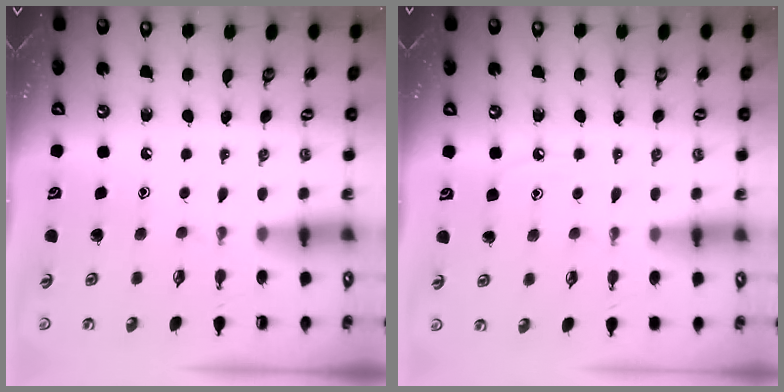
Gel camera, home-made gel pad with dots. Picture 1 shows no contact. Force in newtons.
{"total": 4.7, "press": 4.7, "slide": 0.6}